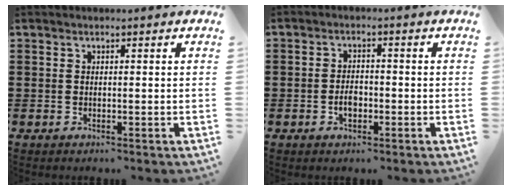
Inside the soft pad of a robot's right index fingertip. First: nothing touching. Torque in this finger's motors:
{"motor_torque": [1.71, 0.43, 0.46, 0.01]}